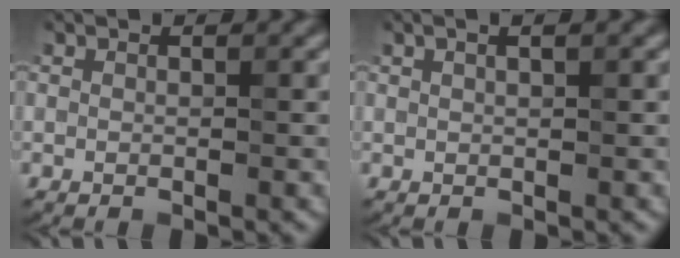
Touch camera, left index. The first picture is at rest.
{"total": 2.5, "force": [1.4, 0.9, 1.8], "torque": [-0.012, 0.006, 0.002]}